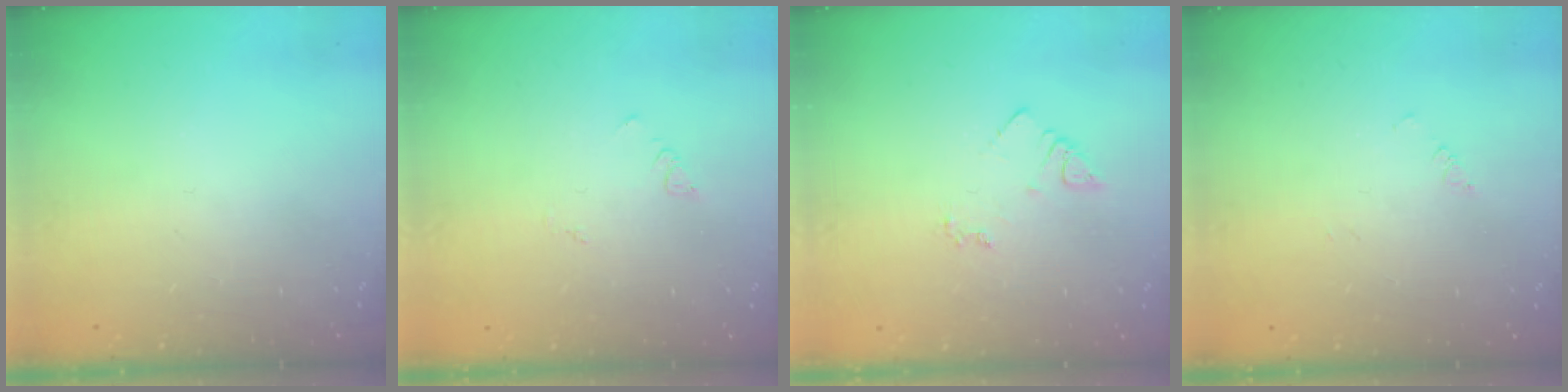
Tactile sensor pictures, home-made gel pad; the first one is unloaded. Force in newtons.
{"total": 1.9, "press": 1.9, "slide": 0.4}
{"total": 4.2, "press": 4.1, "slide": 0.6}
{"total": 1.4, "press": 1.3, "slide": 0.3}